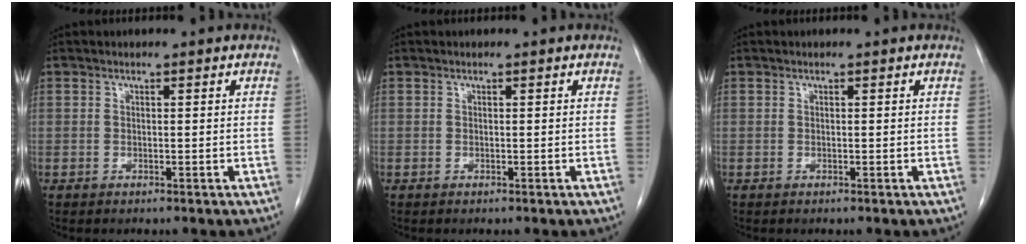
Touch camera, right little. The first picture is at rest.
{"total": 0.0}
{"total": 0.0}